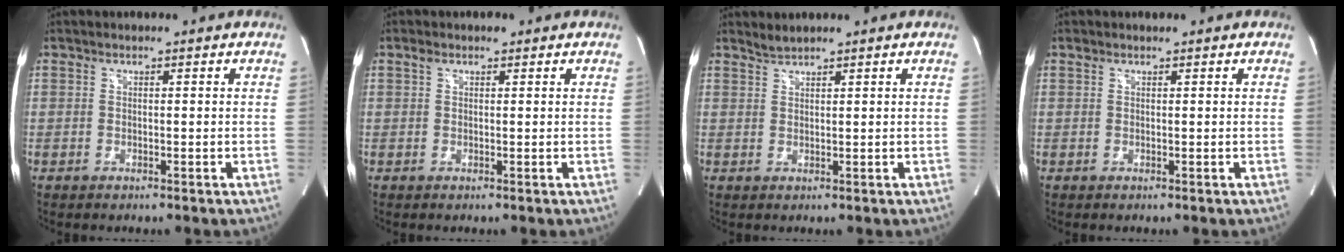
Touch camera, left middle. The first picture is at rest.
{"total": 1.4, "force": [0.9, 0.8, 0.7], "torque": [-0.018, 0.015, 0.014]}
{"total": 1.4, "force": [1.4, -0.2, 0.0], "torque": [-0.003, 0.004, 0.031]}
{"total": 0.7, "force": [0.6, 0.3, 0.2], "torque": [-0.010, 0.012, 0.012]}